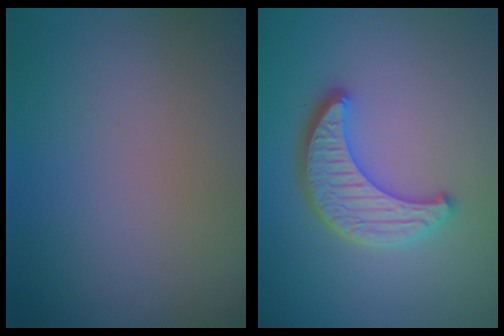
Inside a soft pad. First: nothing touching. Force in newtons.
{"total": 4.4, "press": 3.8, "slide": 2.3}